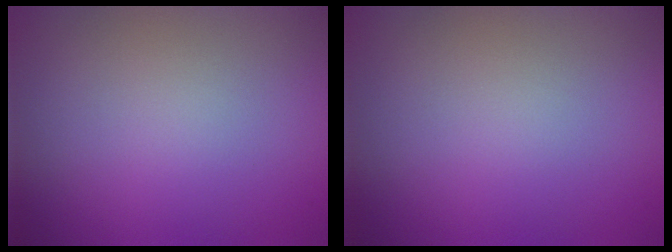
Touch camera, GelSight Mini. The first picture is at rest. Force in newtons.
{"total": 0.0}